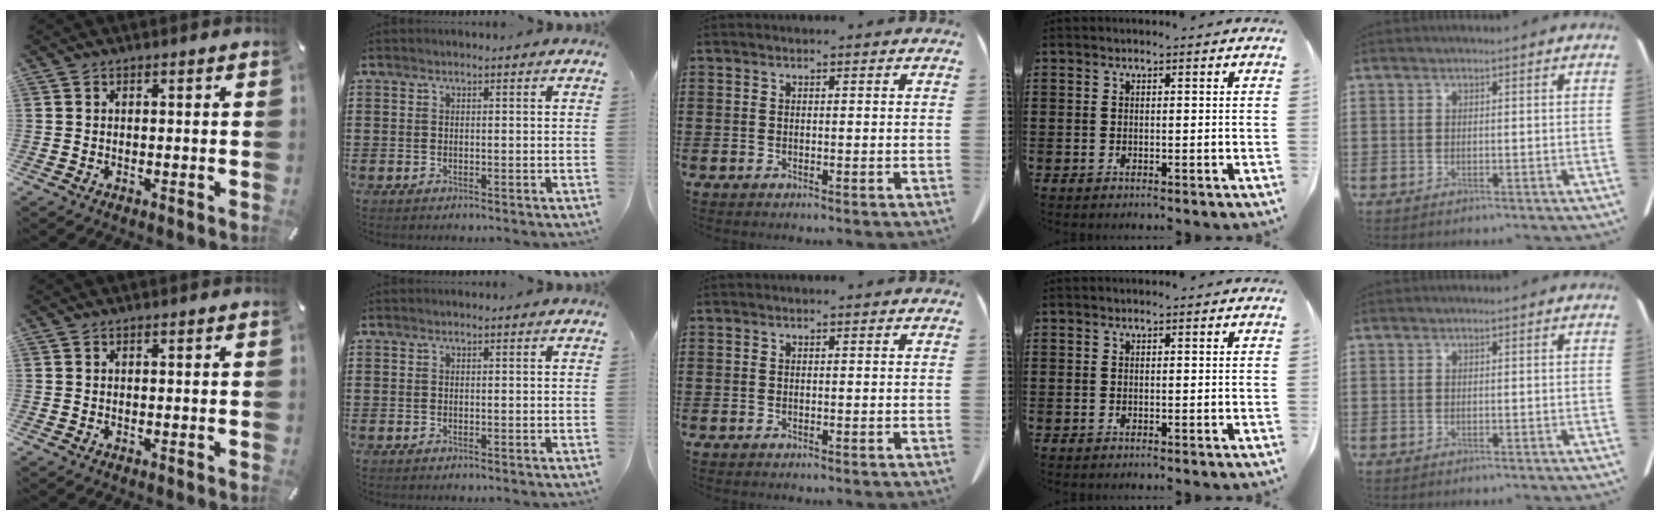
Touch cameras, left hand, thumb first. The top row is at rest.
{}